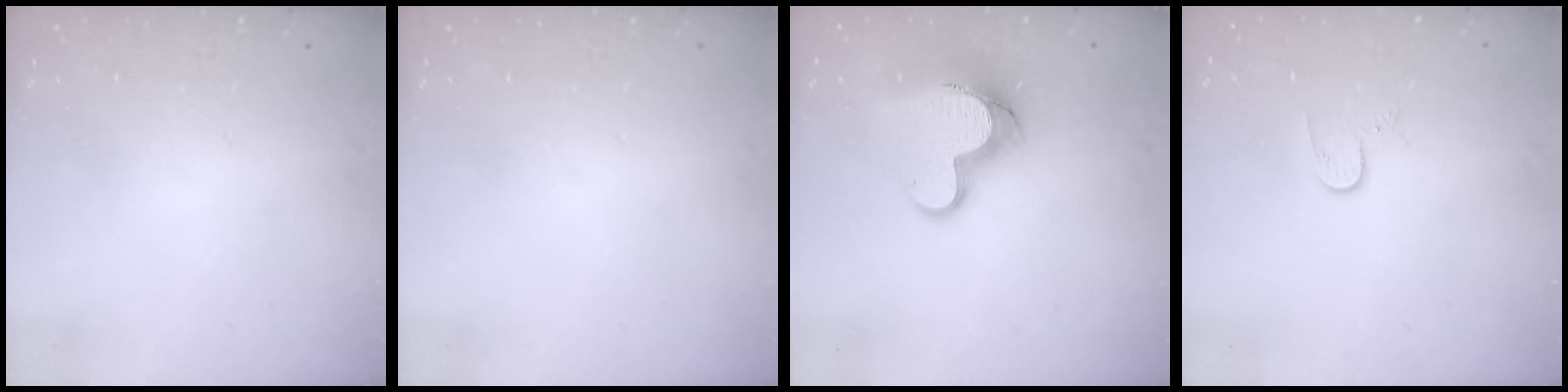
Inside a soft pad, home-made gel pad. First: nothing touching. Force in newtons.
{"total": 0.0}
{"total": 13.8, "press": 13.7, "slide": 1.2}
{"total": 4.6, "press": 4.5, "slide": 0.5}